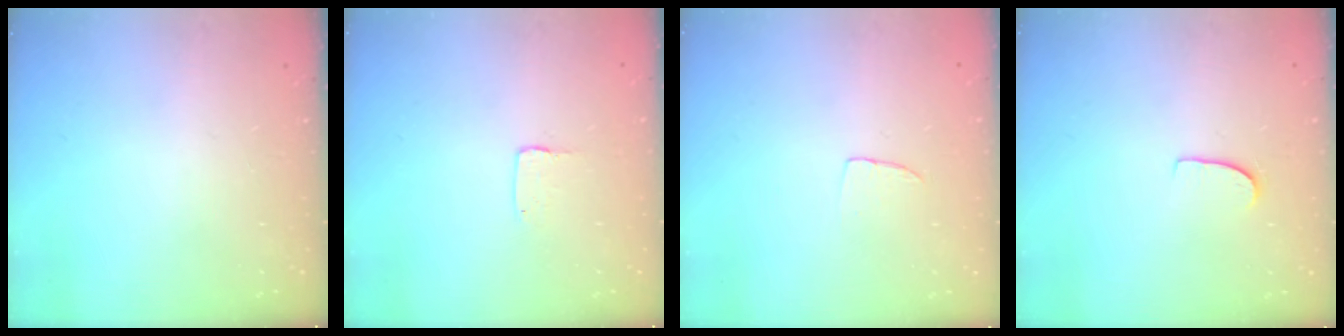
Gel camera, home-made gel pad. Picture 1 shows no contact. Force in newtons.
{"total": 2.0, "press": 2.0, "slide": 0.2}
{"total": 3.8, "press": 3.7, "slide": 0.2}
{"total": 5.1, "press": 5.1, "slide": 0.4}